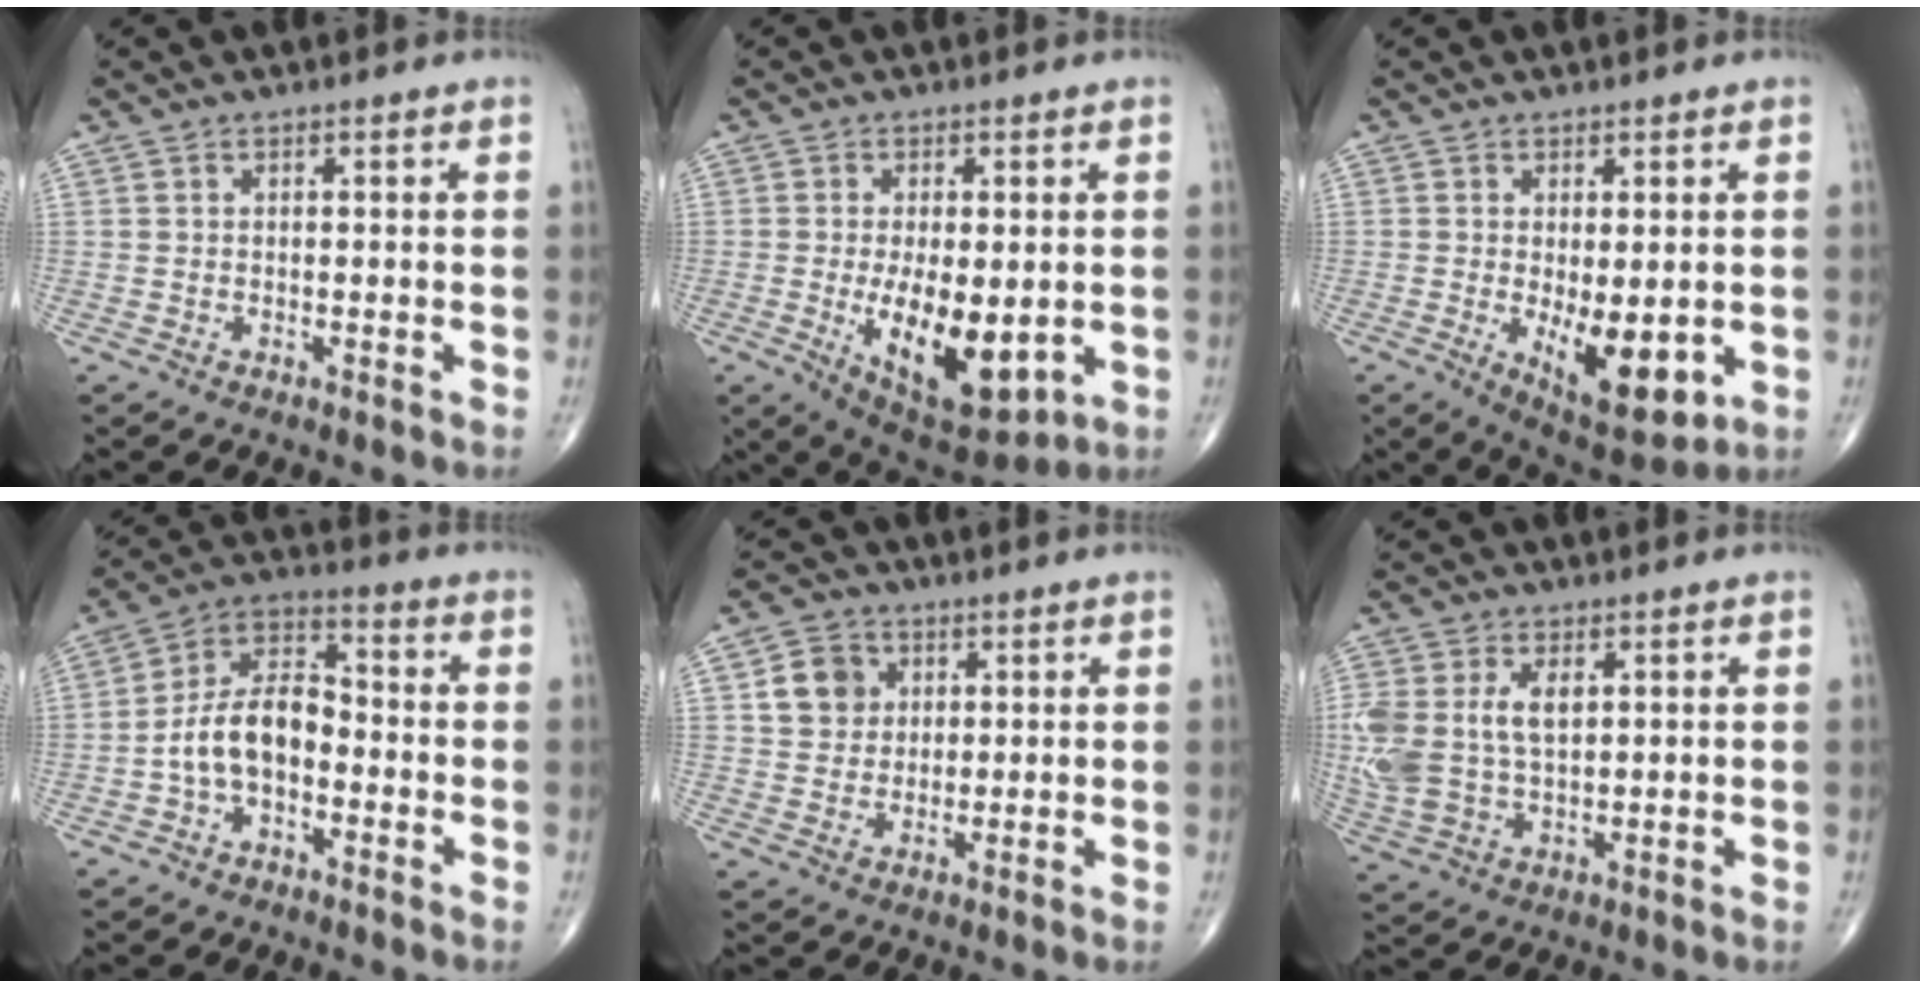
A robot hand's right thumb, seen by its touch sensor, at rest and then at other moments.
{"total": 14.2, "force": [-2.5, 6.4, 12.4], "torque": [-0.183, -0.022, -0.021]}
{"total": 10.8, "force": [-2.0, 4.7, 9.5], "torque": [-0.125, -0.022, -0.017]}
{"total": 10.8, "force": [-2.6, 6.4, 8.3], "torque": [-0.143, 0.045, -0.058]}
{"total": 6.8, "force": [1.9, 6.0, 2.7], "torque": [-0.022, -0.004, 0.032]}
{"total": 12.9, "force": [2.3, 7.9, 9.9], "torque": [-0.226, 0.003, 0.053]}